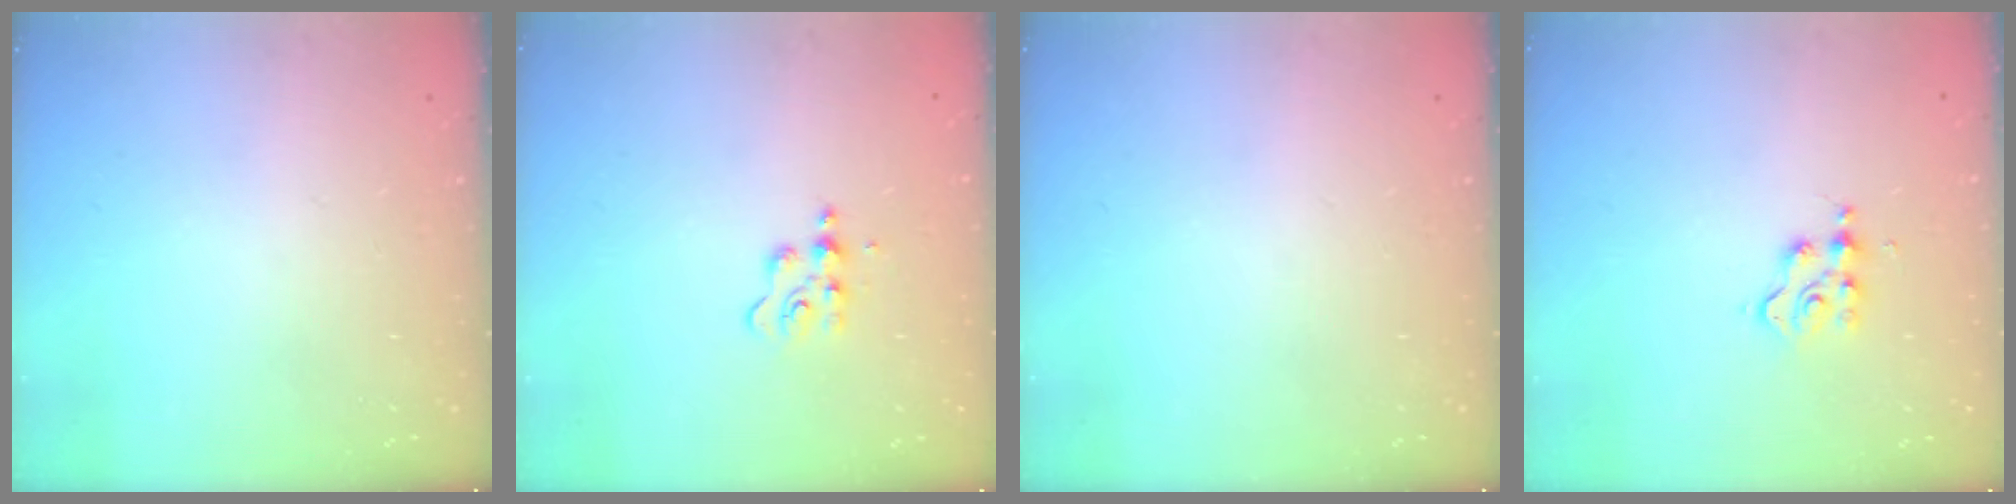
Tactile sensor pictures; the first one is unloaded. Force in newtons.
{"total": 4.8, "press": 4.7, "slide": 0.8}
{"total": 0.0}
{"total": 3.6, "press": 3.6, "slide": 0.5}